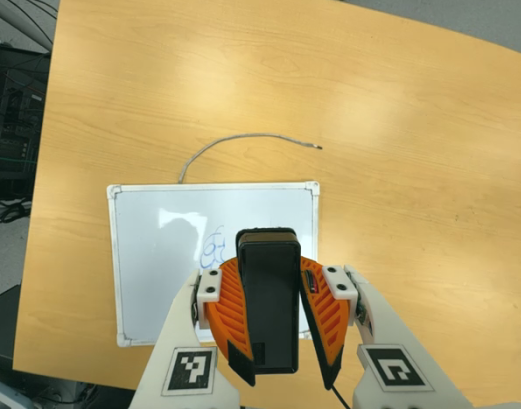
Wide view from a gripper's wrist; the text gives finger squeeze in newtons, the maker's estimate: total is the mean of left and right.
{"total": 12.8, "left": 10.9, "right": 14.8}